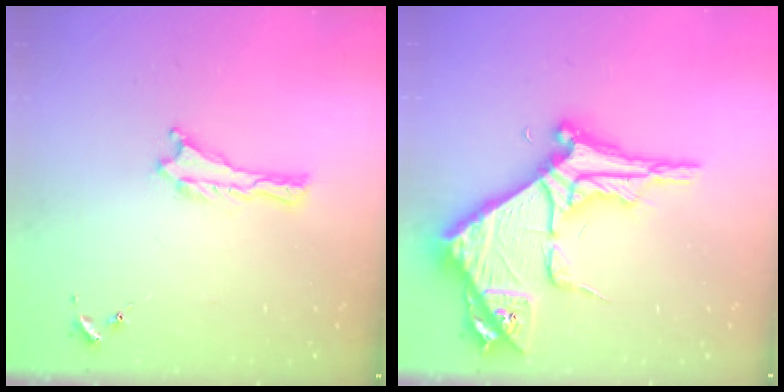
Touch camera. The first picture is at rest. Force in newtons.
{"total": 11.0, "press": 10.9, "slide": 1.2}